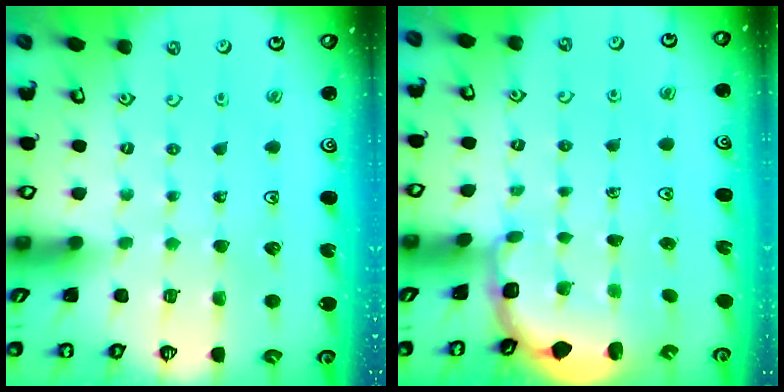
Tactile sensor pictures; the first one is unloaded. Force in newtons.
{"total": 3.0, "press": 2.0, "slide": 2.2}